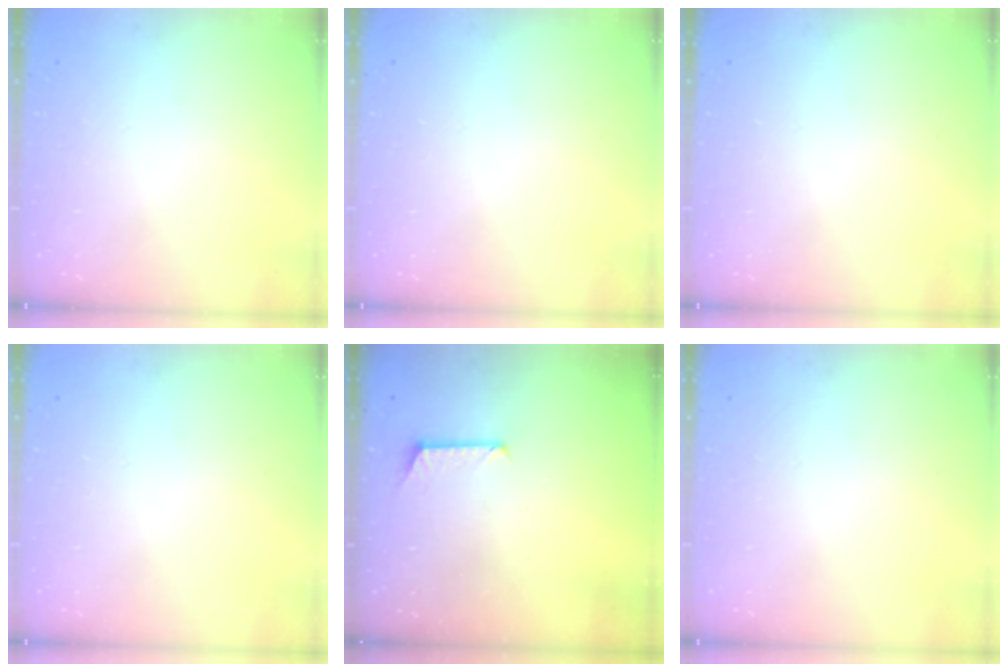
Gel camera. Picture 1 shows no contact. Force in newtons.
{"total": 0.0}
{"total": 0.0}
{"total": 0.0}
{"total": 6.0, "press": 6.0, "slide": 0.4}
{"total": 0.0}